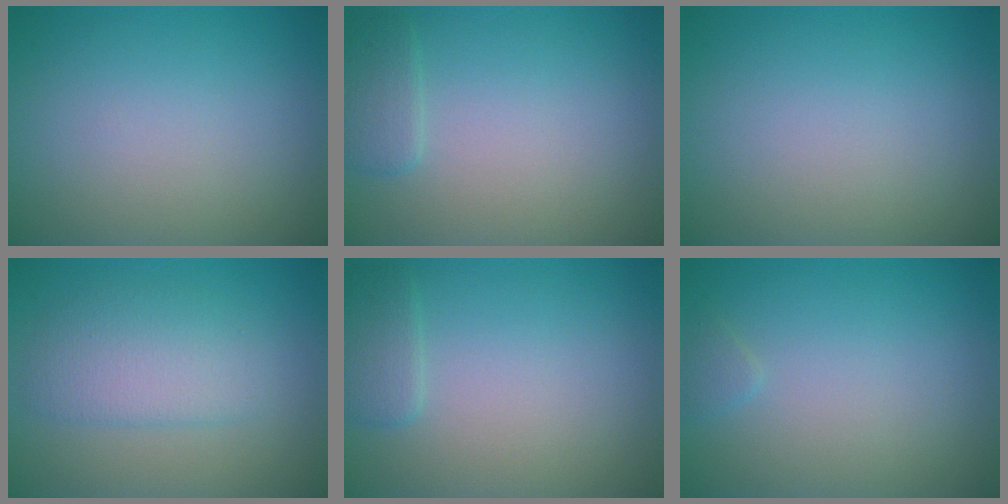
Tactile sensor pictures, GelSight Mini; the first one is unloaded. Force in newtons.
{"total": 1.6, "press": 1.6, "slide": 0.1}
{"total": 0.0}
{"total": 3.6, "press": 3.6, "slide": 0.1}
{"total": 1.6, "press": 1.6, "slide": 0.1}
{"total": 0.6, "press": 0.6, "slide": 0.1}